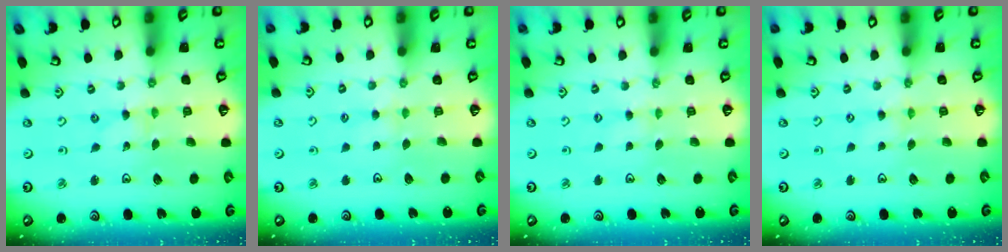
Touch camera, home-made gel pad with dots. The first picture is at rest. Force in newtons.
{"total": 2.6, "press": 2.5, "slide": 0.5}
{"total": 1.2, "press": 1.1, "slide": 0.2}
{"total": 1.3, "press": 1.2, "slide": 0.3}